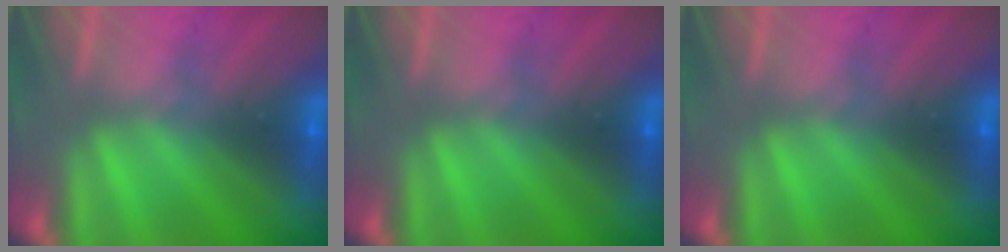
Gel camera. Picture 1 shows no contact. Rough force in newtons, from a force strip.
{"total": 0.0}
{"total": 0.0}